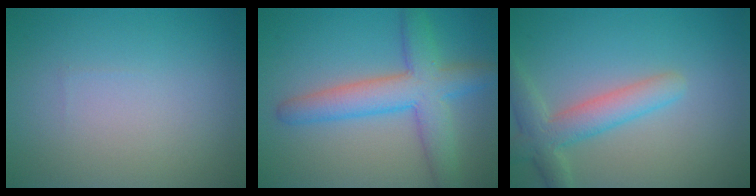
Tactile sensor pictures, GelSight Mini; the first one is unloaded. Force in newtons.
{"total": 6.2, "press": 6.2, "slide": 0.3}
{"total": 4.1, "press": 4.1, "slide": 0.3}